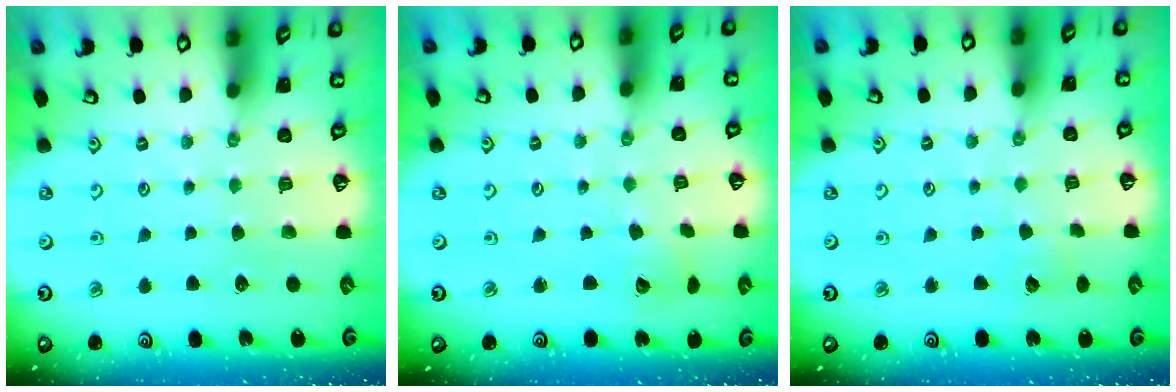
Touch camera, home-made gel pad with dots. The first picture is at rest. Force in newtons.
{"total": 2.2, "press": 2.2, "slide": 0.3}
{"total": 2.8, "press": 2.8, "slide": 0.3}